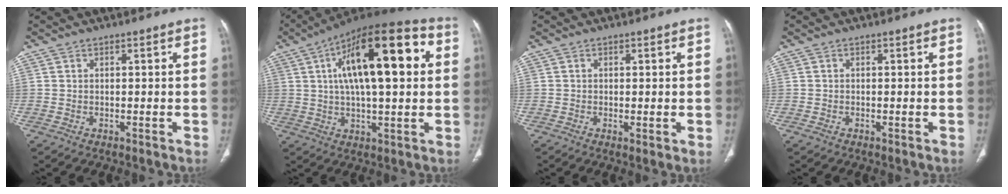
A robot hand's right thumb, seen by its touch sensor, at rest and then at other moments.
{"total": 22.2, "force": [5.2, 8.1, 20.0], "torque": [-0.298, 0.021, 0.072]}
{"total": 1.5, "force": [-0.2, 0.4, 1.5], "torque": [-0.030, -0.007, -0.004]}
{"total": 0.7, "force": [-0.4, 0.4, 0.5], "torque": [-0.007, 0.002, -0.005]}